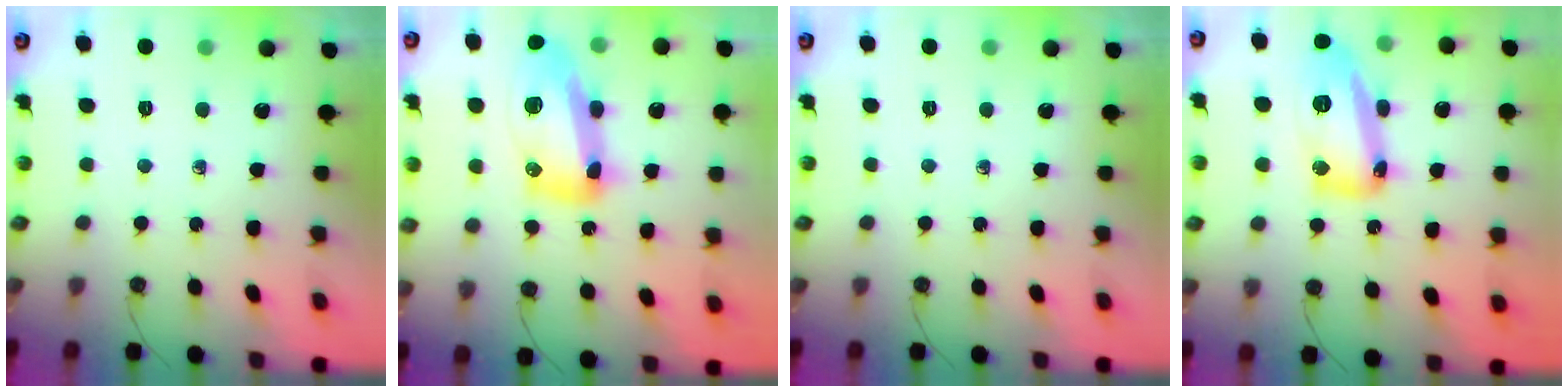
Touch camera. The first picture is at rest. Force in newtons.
{"total": 18.1, "press": 18.0, "slide": 2.0}
{"total": 0.0}
{"total": 15.6, "press": 15.4, "slide": 2.4}